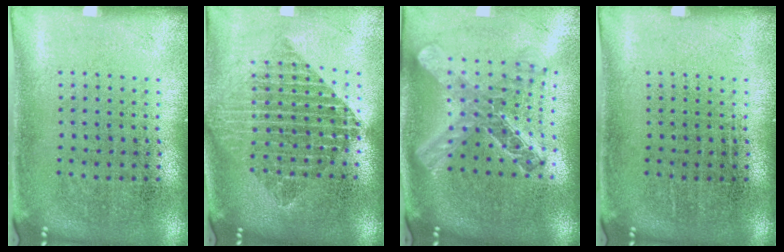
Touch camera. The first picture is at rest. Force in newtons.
{"total": 2.0, "press": 1.6, "slide": 1.1}
{"total": 2.1, "press": 1.7, "slide": 1.3}
{"total": 0.0}